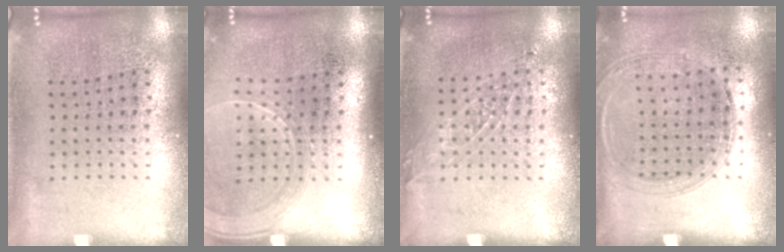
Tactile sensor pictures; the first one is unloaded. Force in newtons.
{"total": 1.7, "press": 1.5, "slide": 0.7}
{"total": 0.9, "press": 0.9, "slide": 0.2}
{"total": 1.4, "press": 1.3, "slide": 0.5}